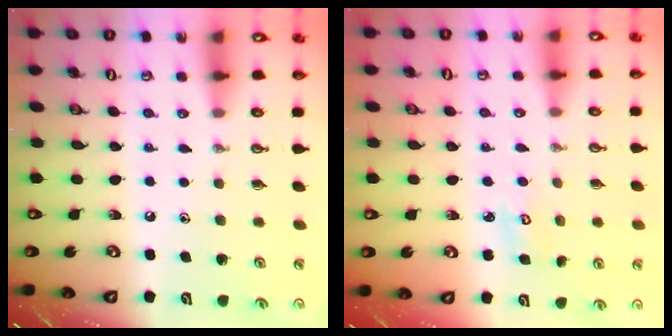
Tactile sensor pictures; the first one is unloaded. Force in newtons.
{"total": 3.5, "press": 3.4, "slide": 0.3}